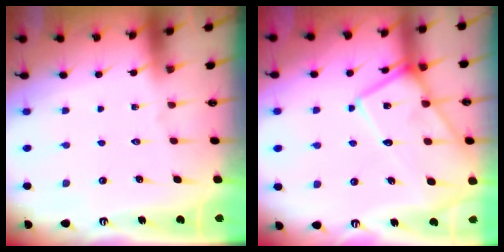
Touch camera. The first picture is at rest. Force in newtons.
{"total": 15.1, "press": 15.0, "slide": 1.4}